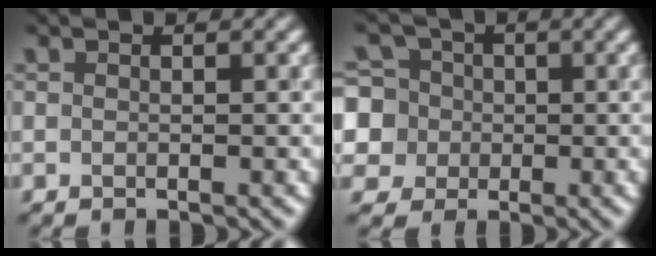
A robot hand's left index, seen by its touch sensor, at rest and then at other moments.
{"total": 8.4, "force": [0.9, 7.8, 2.8], "torque": [-0.073, 0.031, -0.009]}